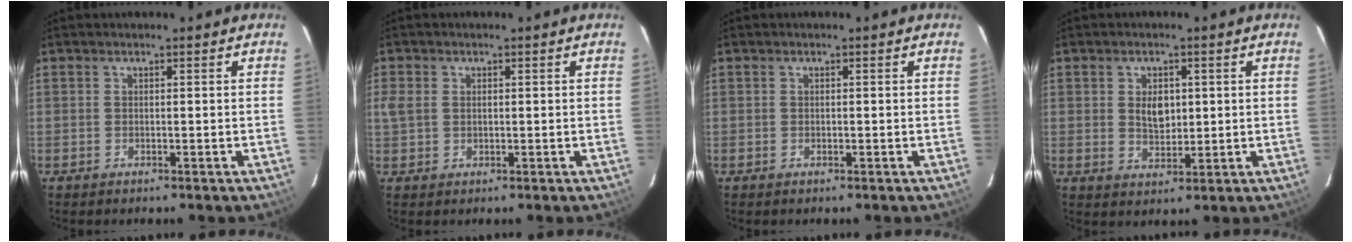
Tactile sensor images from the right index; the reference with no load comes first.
{"total": 3.3, "force": [0.6, 2.6, 2.0], "torque": [-0.043, 0.003, 0.012]}
{"total": 0.0}
{"total": 4.7, "force": [0.8, 3.1, 3.4], "torque": [-0.055, 0.002, 0.017]}